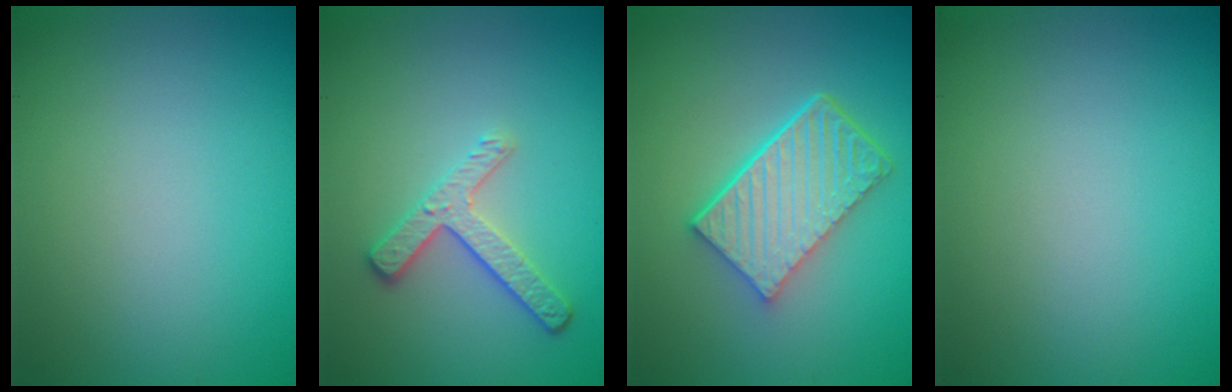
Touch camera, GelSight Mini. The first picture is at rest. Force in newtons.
{"total": 2.7, "press": 2.3, "slide": 1.5}
{"total": 6.0, "press": 4.3, "slide": 4.1}
{"total": 0.0}